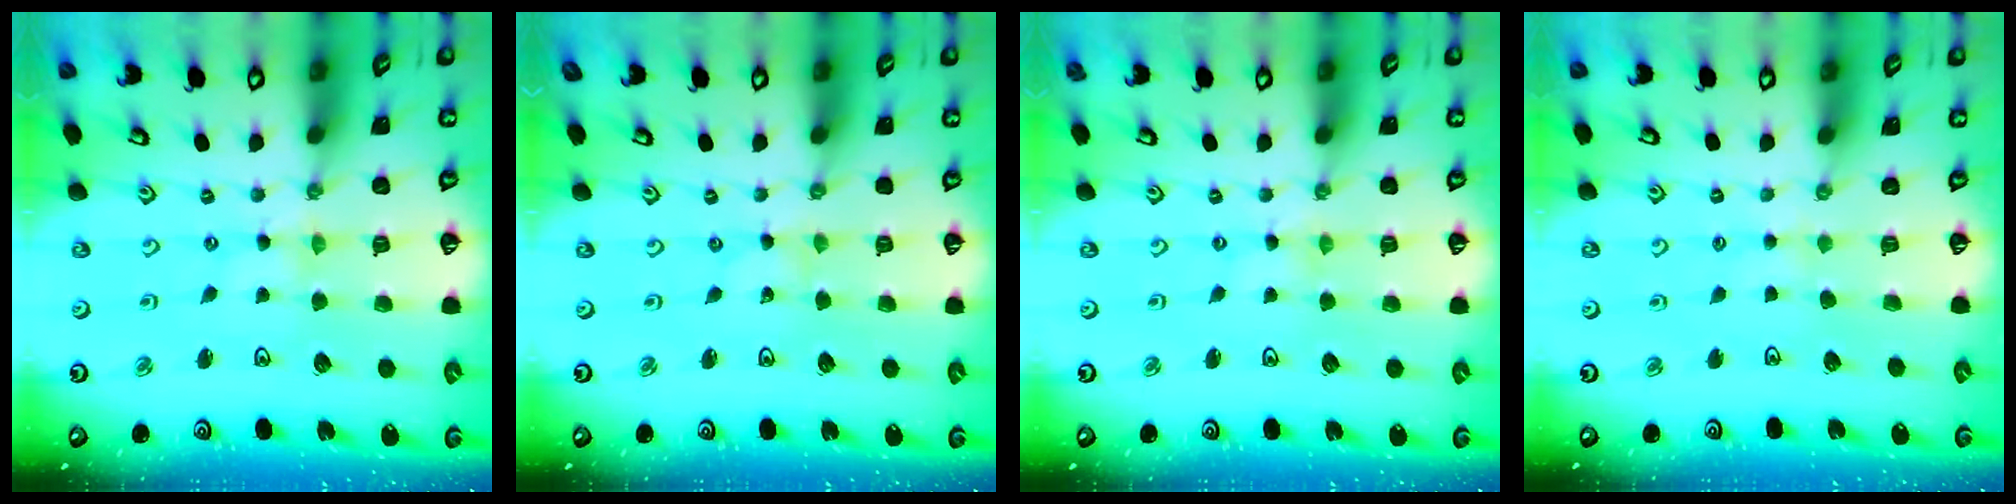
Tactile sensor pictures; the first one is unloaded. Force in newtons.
{"total": 0.0}
{"total": 0.0}
{"total": 2.1, "press": 2.0, "slide": 0.4}